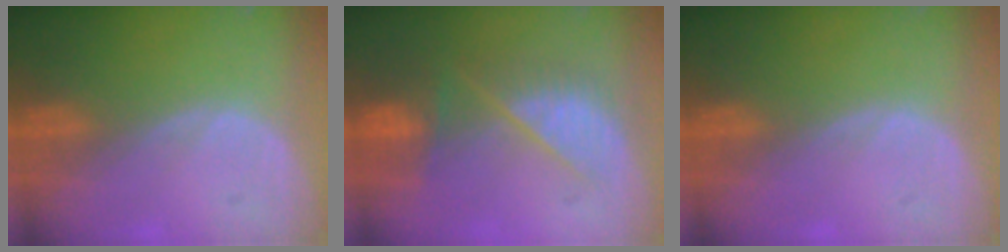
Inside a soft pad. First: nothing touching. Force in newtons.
{"total": 9.2, "press": 7.9, "slide": 4.7}
{"total": 0.0}